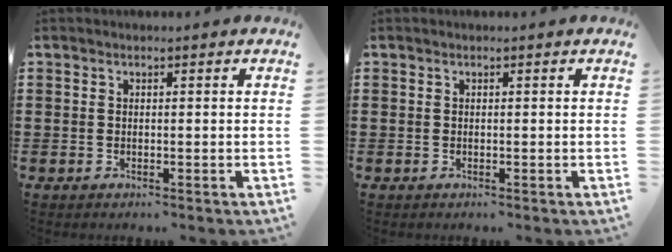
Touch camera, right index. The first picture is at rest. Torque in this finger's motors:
{"motor_torque": [-0.03, 0.03, 0.00, 0.01]}